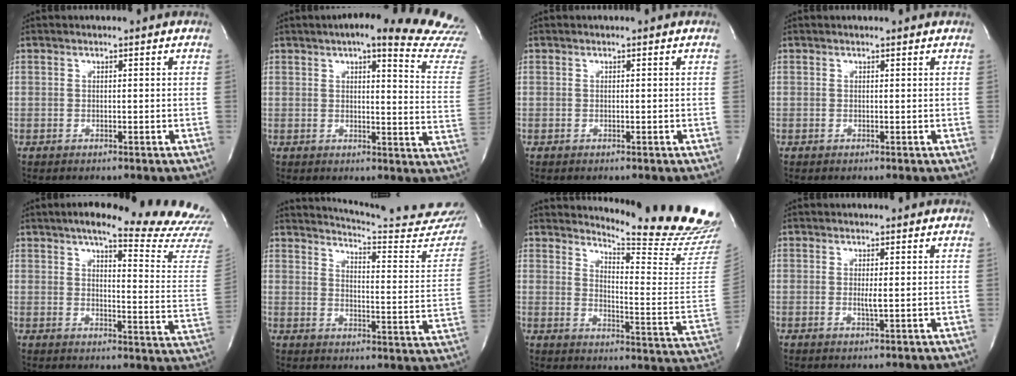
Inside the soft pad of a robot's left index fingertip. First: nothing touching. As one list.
[{"total": 19.6, "force": [17.2, 0.9, 9.2], "torque": [-0.106, -0.079, 0.177]}, {"total": 0.6, "force": [-0.5, 0.0, -0.2], "torque": [0.002, -0.008, -0.015]}, {"total": 1.5, "force": [1.4, 0.6, 0.1], "torque": [-0.010, 0.009, 0.003]}, {"total": 22.2, "force": [20.0, 1.1, 9.6], "torque": [-0.124, -0.104, 0.221]}, {"total": 21.1, "force": [20.2, 0.5, 5.8], "torque": [-0.086, -0.126, 0.231]}, {"total": 18.0, "force": [17.4, -0.9, 4.6], "torque": [-0.077, -0.162, 0.202]}, {"total": 1.2, "force": [-0.6, -0.1, 1.0], "torque": [-0.027, -0.011, -0.009]}]